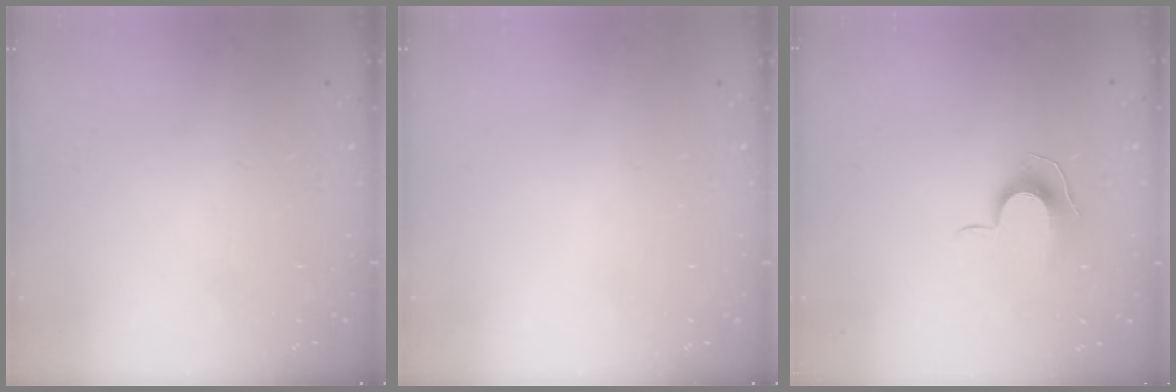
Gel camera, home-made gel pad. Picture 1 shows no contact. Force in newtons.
{"total": 0.0}
{"total": 8.9, "press": 8.8, "slide": 0.5}